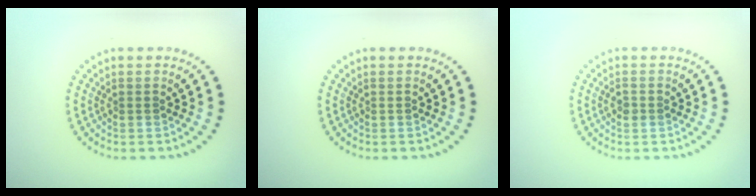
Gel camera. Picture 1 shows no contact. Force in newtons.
{"total": 0.0}
{"total": 0.9, "press": 0.9, "slide": 0.2}